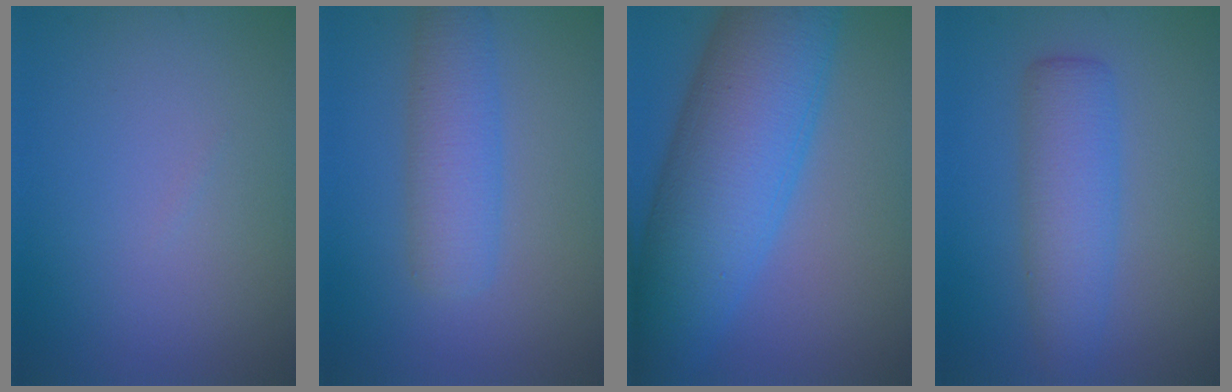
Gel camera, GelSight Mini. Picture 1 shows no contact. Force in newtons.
{"total": 4.2, "press": 4.2, "slide": 0.0}
{"total": 12.1, "press": 12.1, "slide": 0.4}
{"total": 4.4, "press": 4.4, "slide": 0.2}